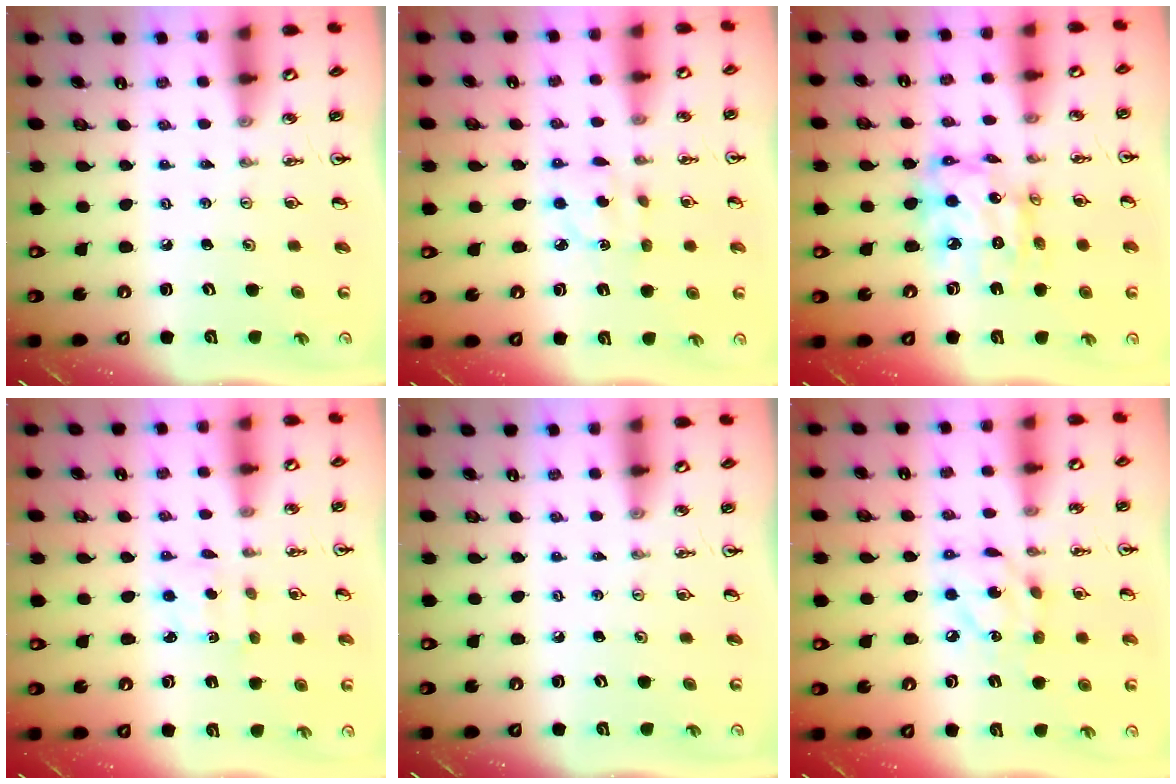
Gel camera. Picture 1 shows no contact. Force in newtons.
{"total": 2.9, "press": 2.9, "slide": 0.0}
{"total": 12.9, "press": 12.8, "slide": 1.7}
{"total": 1.8, "press": 1.7, "slide": 0.5}
{"total": 0.0}
{"total": 9.3, "press": 9.3, "slide": 0.4}